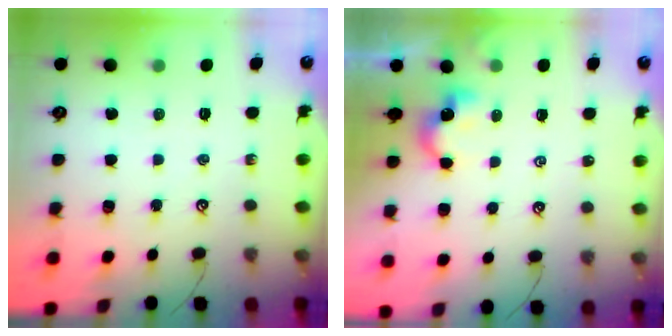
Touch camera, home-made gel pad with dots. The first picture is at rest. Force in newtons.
{"total": 2.4, "press": 2.3, "slide": 0.3}